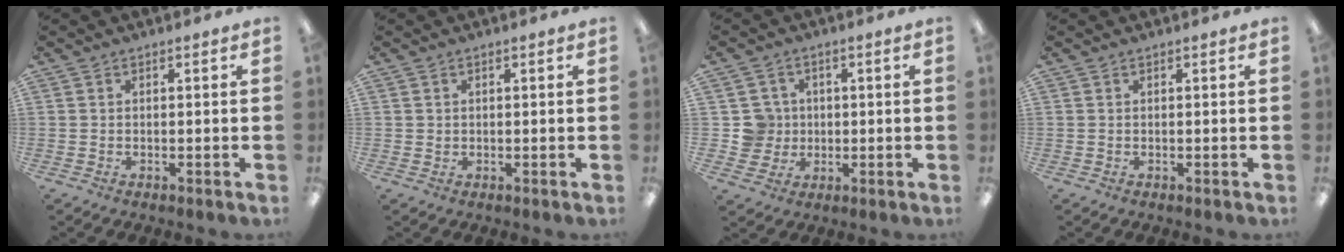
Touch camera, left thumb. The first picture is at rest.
{"total": 0.8, "force": [0.2, 0.7, 0.1], "torque": [-0.001, 0.004, 0.003]}
{"total": 6.2, "force": [0.6, 6.2, 0.4], "torque": [-0.005, 0.004, 0.014]}
{"total": 0.0}